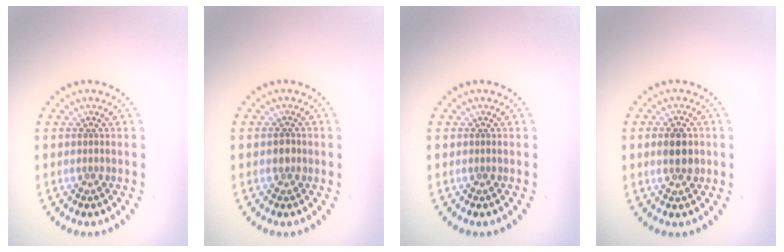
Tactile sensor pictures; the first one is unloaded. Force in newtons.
{"total": 1.1, "press": 1.0, "slide": 0.4}
{"total": 0.0}
{"total": 2.9, "press": 2.9, "slide": 0.2}